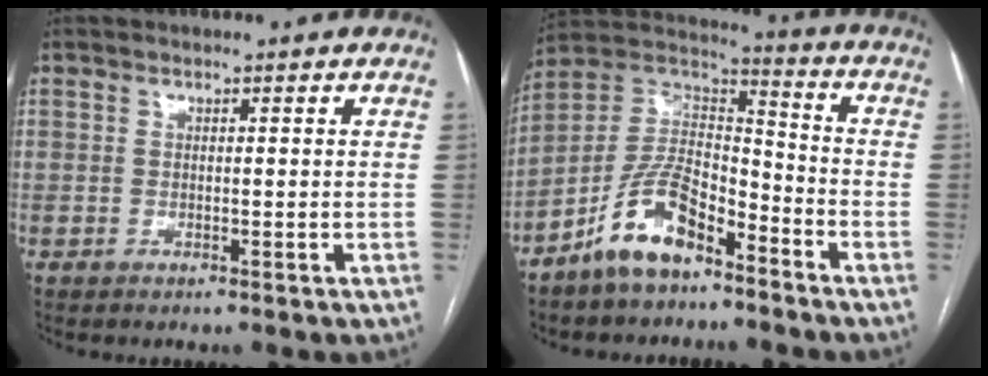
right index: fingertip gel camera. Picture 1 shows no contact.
{"total": 12.2, "force": [-8.1, 4.8, 7.8], "torque": [-0.161, 0.021, -0.154]}